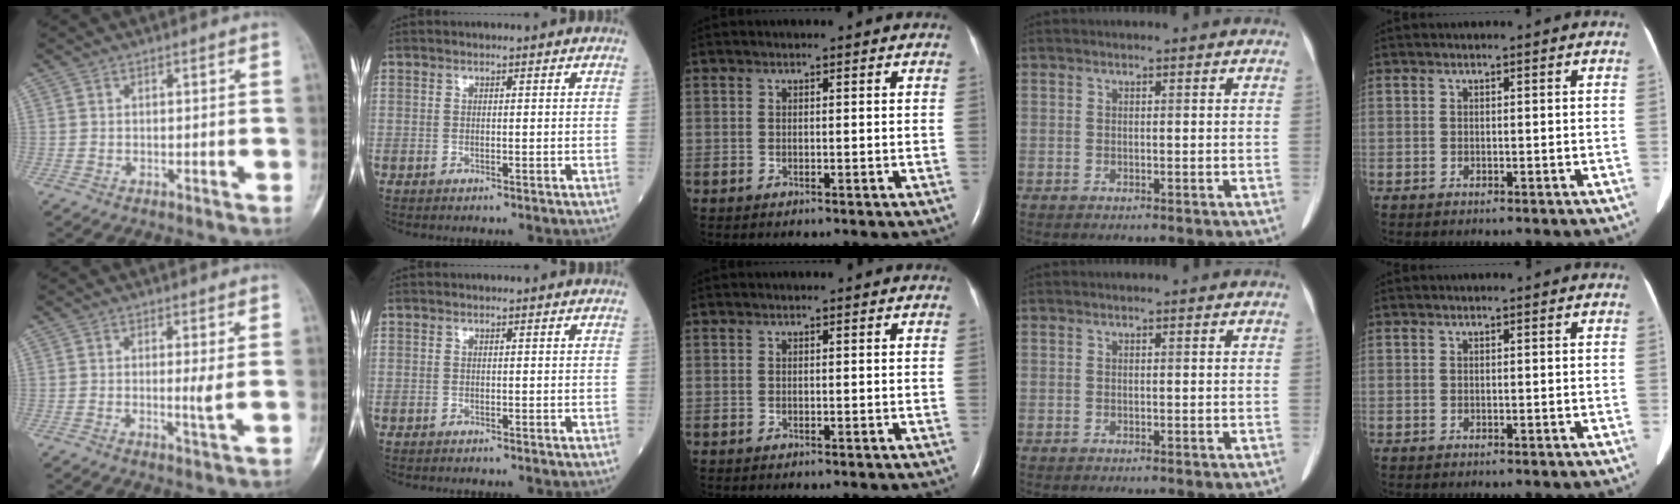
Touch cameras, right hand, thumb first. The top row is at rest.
{"thumb": {"total": 2.2, "force": [0.1, -0.3, 2.2], "torque": [-0.042, -0.007, 0.000]}}